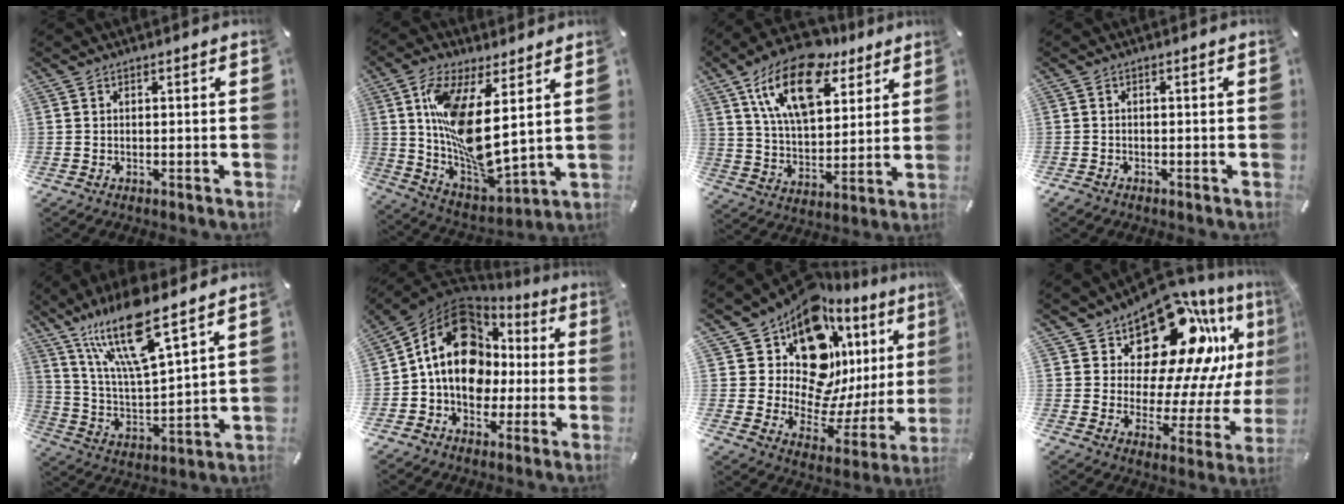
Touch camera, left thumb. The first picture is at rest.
{"total": 15.2, "force": [5.0, 5.7, 13.2], "torque": [-0.273, -0.043, 0.089]}
{"total": 19.0, "force": [11.0, 10.2, 11.6], "torque": [-0.220, -0.042, 0.194]}
{"total": 1.1, "force": [-0.8, 0.7, 0.4], "torque": [-0.006, 0.003, -0.018]}
{"total": 17.8, "force": [12.8, 3.8, 11.8], "torque": [-0.256, -0.067, 0.214]}
{"total": 17.1, "force": [1.6, 13.9, 9.8], "torque": [-0.172, 0.002, 0.031]}
{"total": 18.0, "force": [11.1, 10.6, 9.4], "torque": [-0.155, -0.115, 0.199]}
{"total": 20.8, "force": [12.7, 11.6, 11.6], "torque": [-0.157, -0.103, 0.217]}